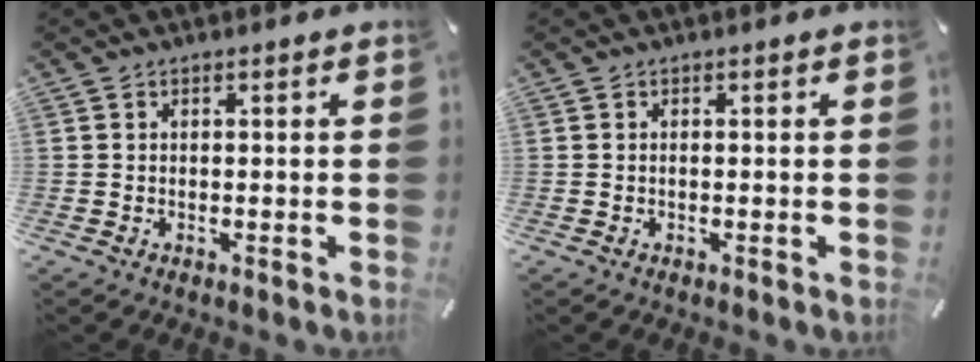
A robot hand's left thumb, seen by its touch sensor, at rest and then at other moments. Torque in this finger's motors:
{"motor_torque": [0.01, 0.19, -0.04, -0.03, 0.02]}